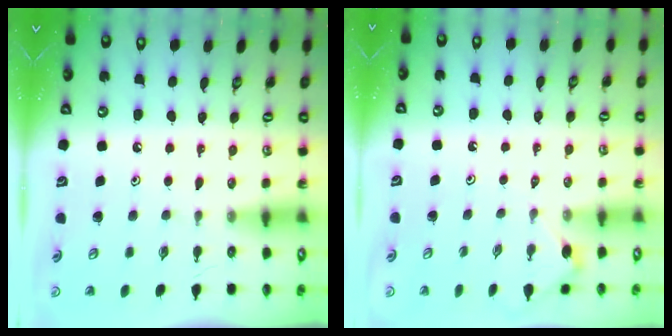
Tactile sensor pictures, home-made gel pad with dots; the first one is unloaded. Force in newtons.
{"total": 2.9, "press": 2.8, "slide": 0.5}